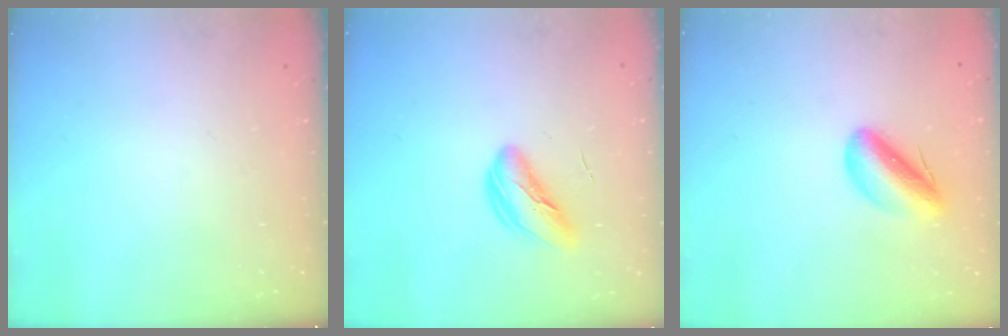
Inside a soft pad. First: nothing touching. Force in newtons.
{"total": 6.6, "press": 6.5, "slide": 0.8}
{"total": 8.0, "press": 7.7, "slide": 2.2}